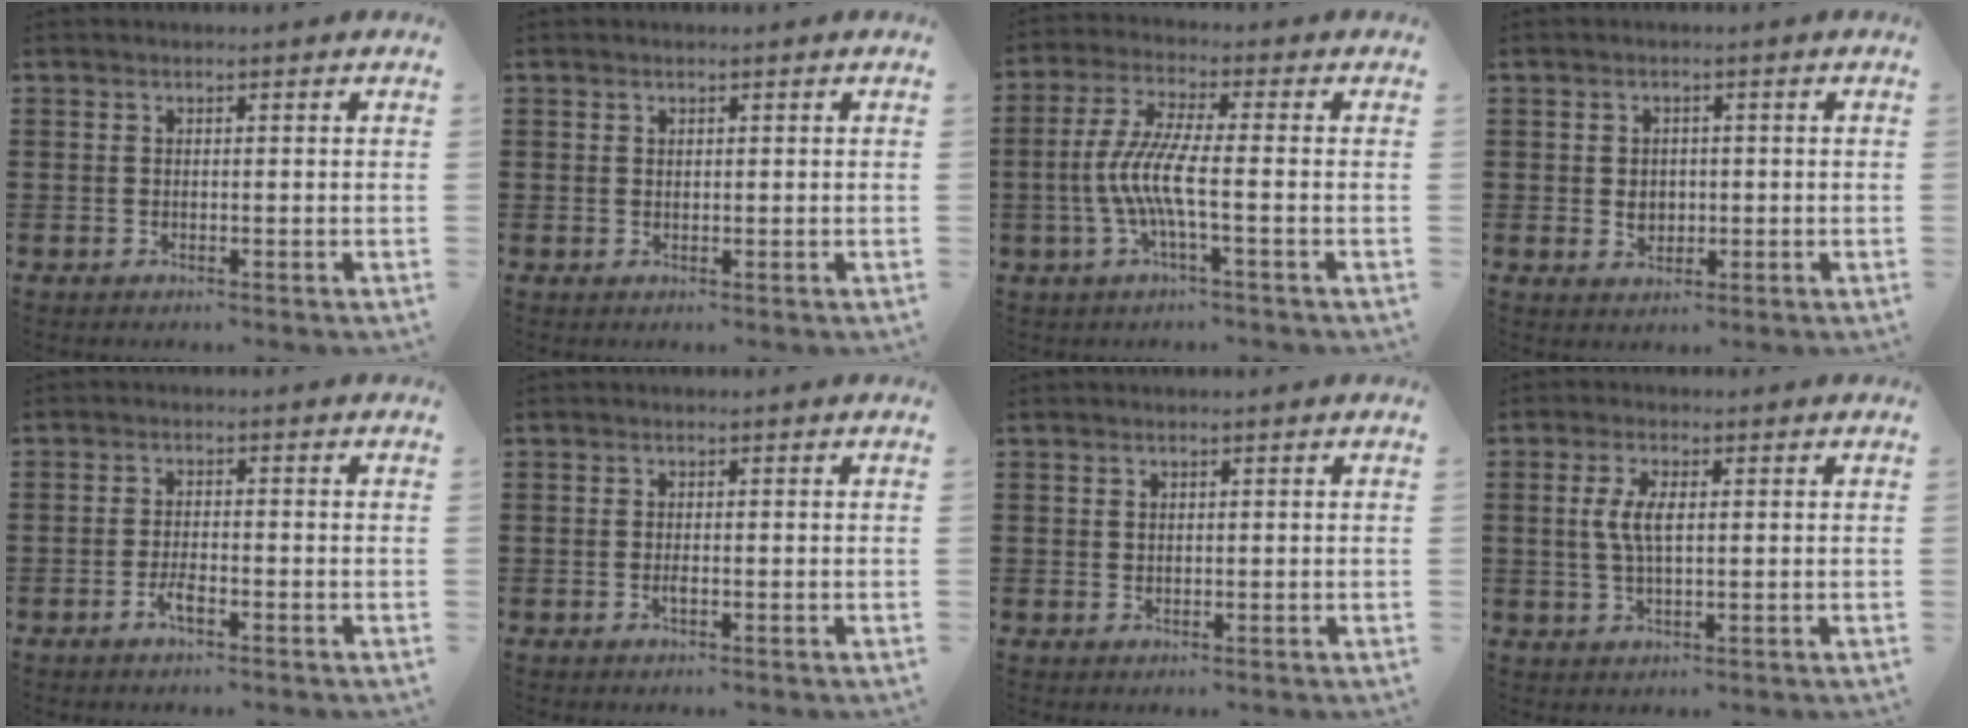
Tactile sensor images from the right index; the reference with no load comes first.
{"total": 0.5, "force": [0.4, 0.4, 0.1], "torque": [-0.004, 0.001, 0.008]}
{"total": 7.4, "force": [-1.8, 0.9, 7.1], "torque": [-0.167, -0.018, -0.046]}
{"total": 2.4, "force": [-0.1, 2.0, 1.4], "torque": [-0.023, 0.005, -0.006]}
{"total": 2.5, "force": [-1.5, 0.6, 2.0], "torque": [-0.043, -0.001, -0.029]}
{"total": 1.0, "force": [-0.4, 0.3, 0.9], "torque": [-0.025, -0.007, -0.008]}
{"total": 0.6, "force": [0.3, 0.5, 0.3], "torque": [-0.007, 0.002, 0.007]}
{"total": 4.7, "force": [0.7, 1.8, 4.3], "torque": [-0.096, 0.005, 0.008]}